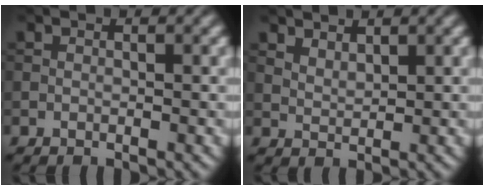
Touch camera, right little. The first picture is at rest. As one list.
[{"total": 1.9, "force": [1.6, 0.7, 0.7], "torque": [-0.017, -0.002, 0.036]}]